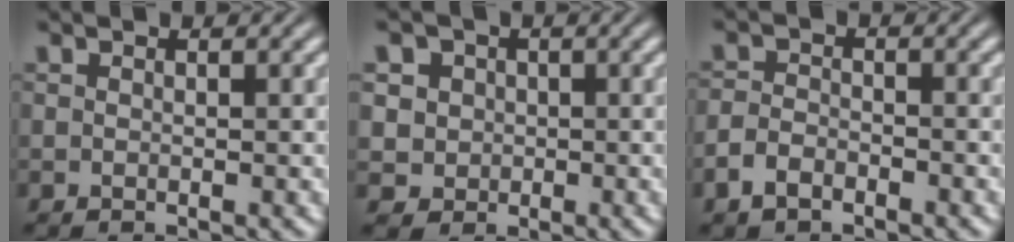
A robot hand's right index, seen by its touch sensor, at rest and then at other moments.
{"total": 7.3, "force": [0.4, 6.8, 2.7], "torque": [-0.069, -0.027, 0.010]}
{"total": 1.9, "force": [-1.8, 0.3, 0.5], "torque": [-0.002, -0.006, -0.030]}